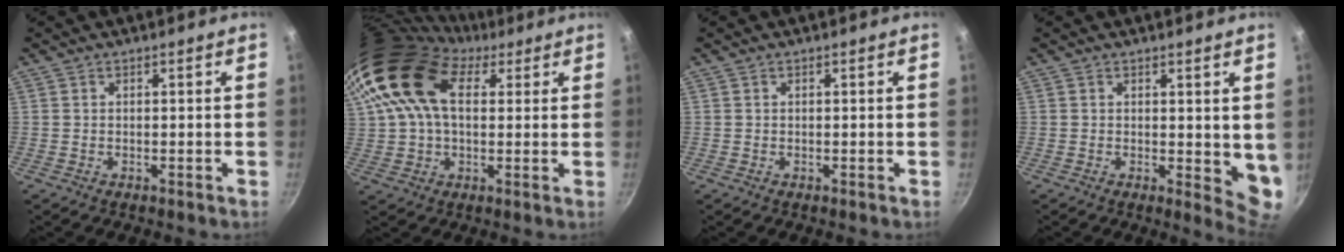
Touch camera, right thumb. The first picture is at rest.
{"total": 21.2, "force": [7.1, 13.3, 14.8], "torque": [-0.288, 0.009, 0.115]}
{"total": 0.0}
{"total": 5.5, "force": [1.4, 2.5, 4.7], "torque": [-0.051, -0.018, 0.018]}